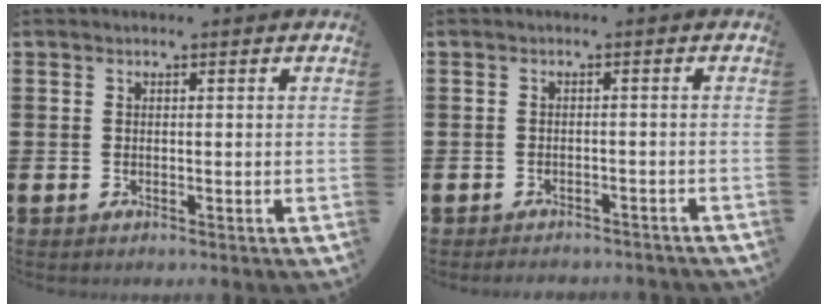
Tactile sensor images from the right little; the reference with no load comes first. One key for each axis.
{"total": 1.3, "fx": -1.3, "fy": 0.0, "fz": 0.0, "tx": -0.004, "ty": 0.001, "tz": -0.028}